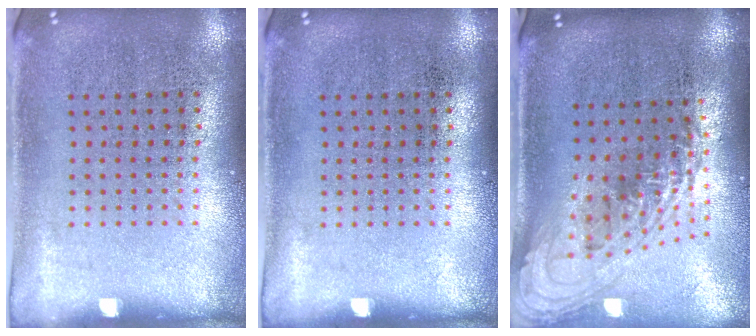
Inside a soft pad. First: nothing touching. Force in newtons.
{"total": 0.0}
{"total": 2.2, "press": 1.6, "slide": 1.5}